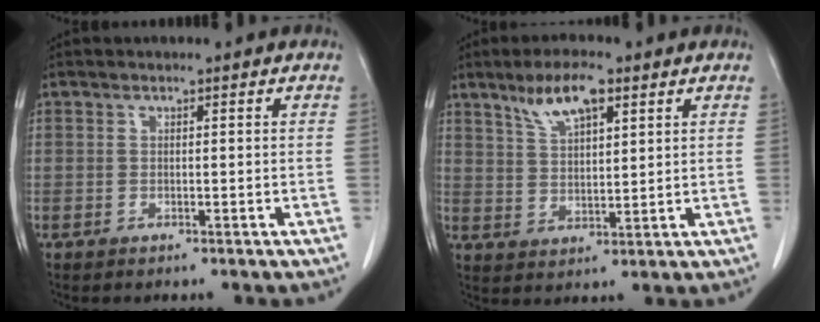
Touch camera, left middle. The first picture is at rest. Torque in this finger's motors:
{"motor_torque": [0.89, -0.68, 0.11, 0.08]}